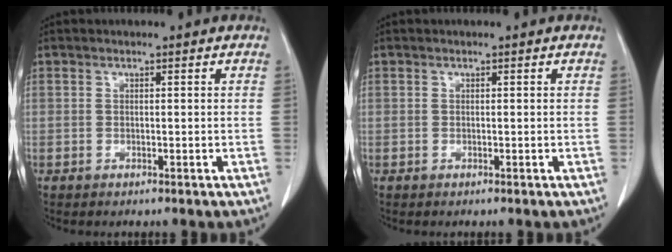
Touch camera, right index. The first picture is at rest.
{"total": 0.0}